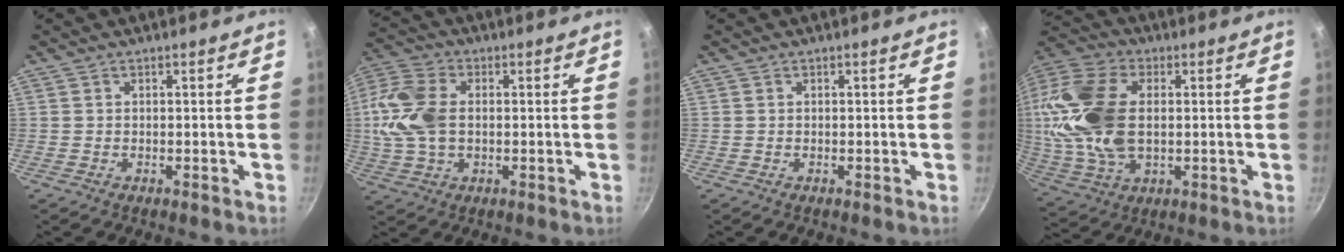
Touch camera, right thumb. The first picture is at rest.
{"total": 12.6, "force": [0.5, 8.3, 9.5], "torque": [-0.189, 0.018, -0.001]}
{"total": 0.0}
{"total": 19.3, "force": [1.5, 11.9, 15.0], "torque": [-0.295, 0.009, 0.025]}